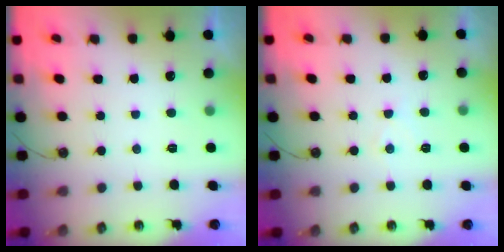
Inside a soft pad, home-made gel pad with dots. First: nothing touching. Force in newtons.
{"total": 4.6, "press": 4.5, "slide": 0.7}